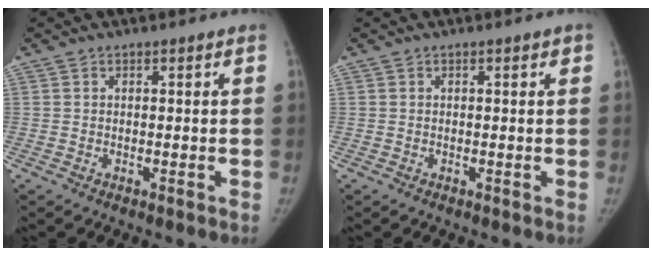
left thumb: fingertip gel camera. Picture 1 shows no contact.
{"total": 0.8, "force": [0.4, 0.3, 0.6], "torque": [-0.006, 0.001, 0.004]}